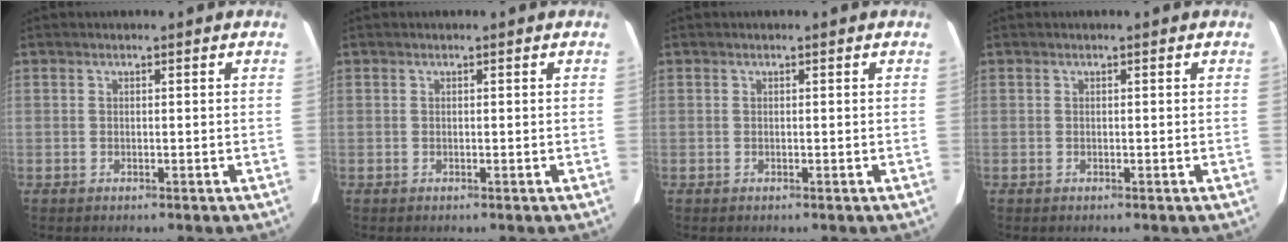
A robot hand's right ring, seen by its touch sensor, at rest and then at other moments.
{"total": 0.0}
{"total": 0.0}
{"total": 0.0}